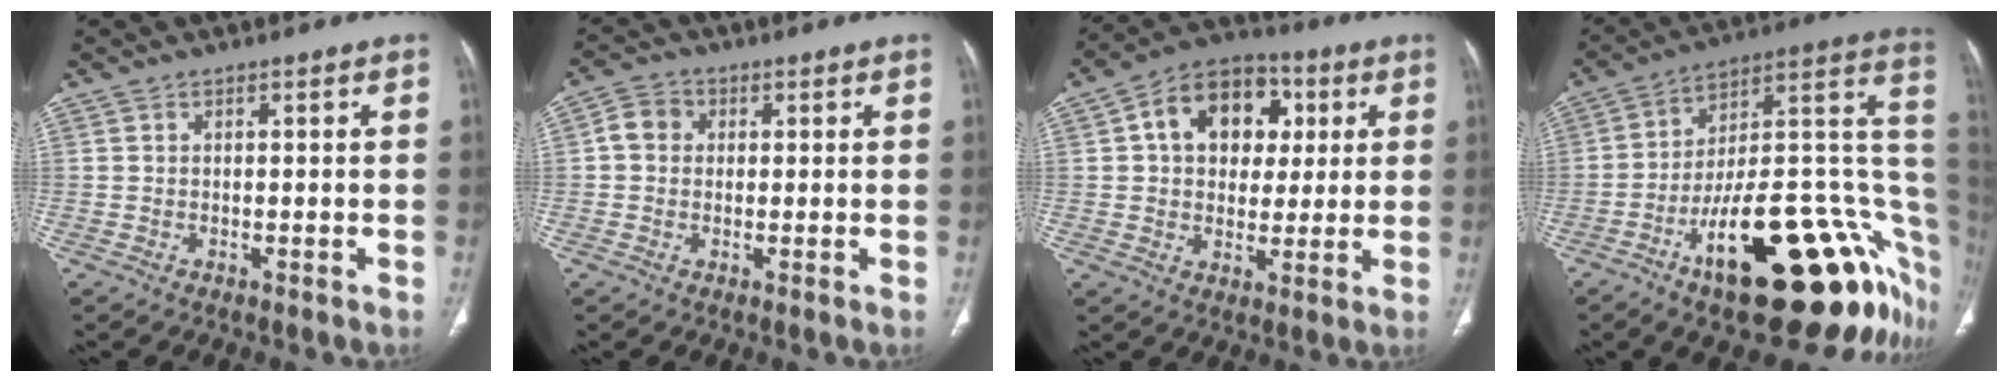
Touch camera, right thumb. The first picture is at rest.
{"total": 4.2, "force": [0.5, 3.7, 2.0], "torque": [-0.025, 0.012, 0.003]}
{"total": 14.9, "force": [3.8, 11.0, 9.3], "torque": [-0.105, 0.008, 0.053]}
{"total": 32.7, "force": [-12.2, 12.4, 27.7], "torque": [-0.274, 0.075, -0.180]}